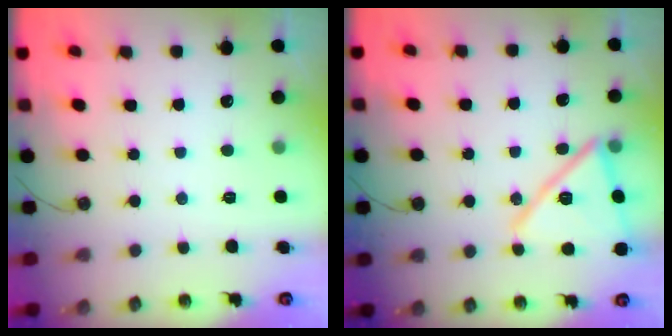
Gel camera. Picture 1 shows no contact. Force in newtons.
{"total": 17.4, "press": 17.3, "slide": 1.3}